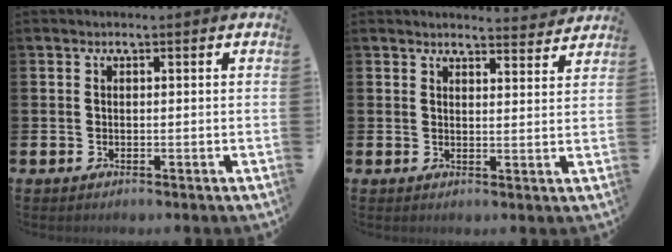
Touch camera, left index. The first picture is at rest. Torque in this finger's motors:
{"motor_torque": [0.87, -1.27, 0.25, 0.07]}